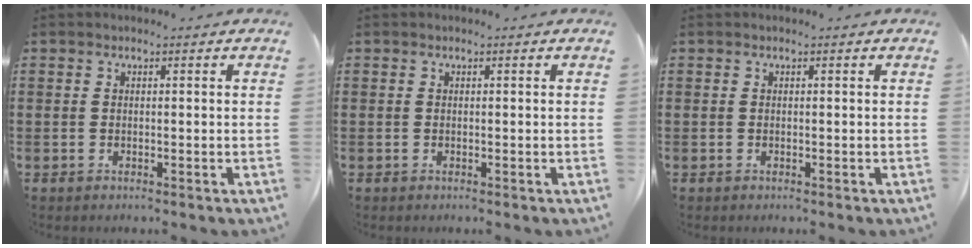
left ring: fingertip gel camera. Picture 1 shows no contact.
{"total": 0.0}
{"total": 0.0}